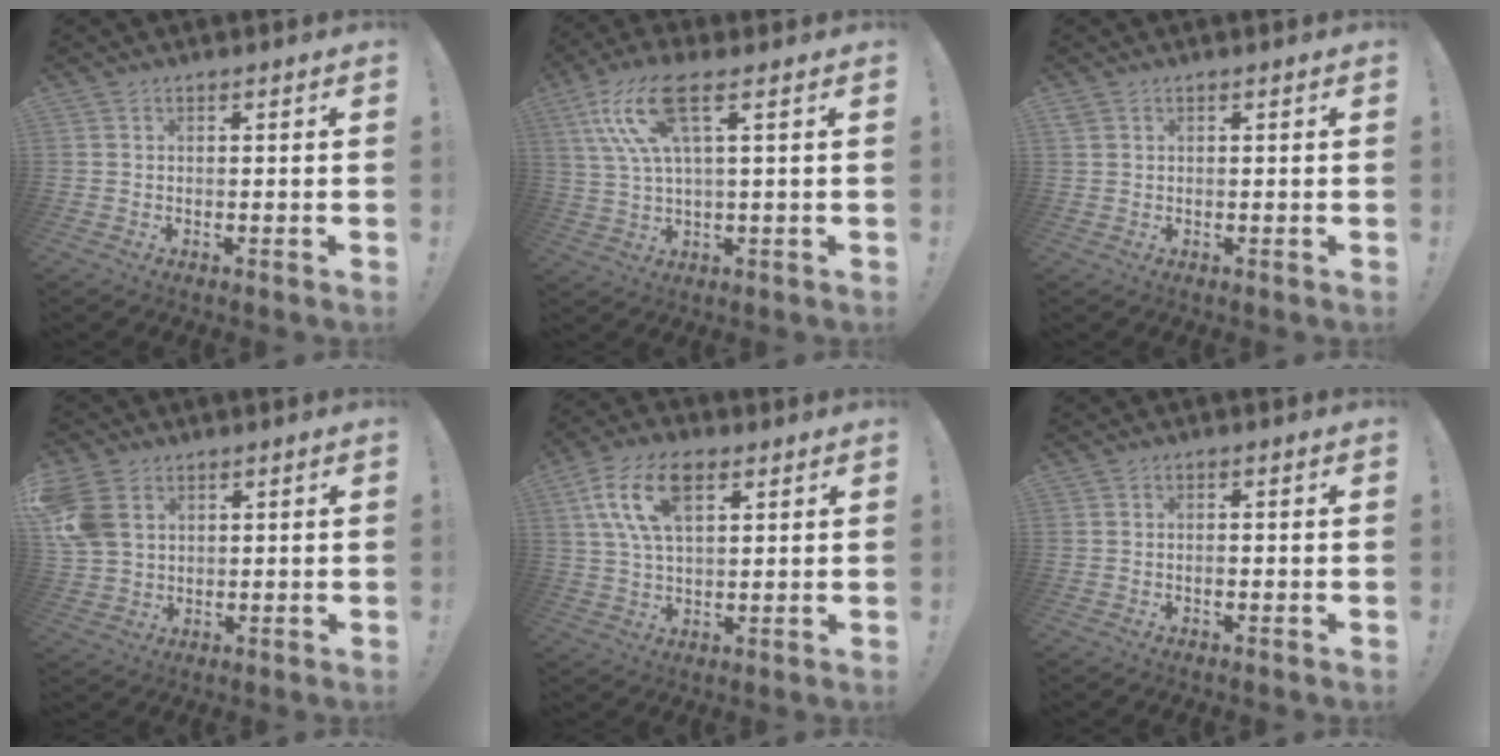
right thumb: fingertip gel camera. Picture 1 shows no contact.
{"total": 13.7, "force": [5.6, 4.3, 11.7], "torque": [-0.227, -0.006, 0.098]}
{"total": 1.3, "force": [0.7, 1.0, 0.6], "torque": [-0.017, 0.005, 0.014]}
{"total": 9.8, "force": [3.5, 7.4, 5.4], "torque": [-0.122, -0.004, 0.074]}
{"total": 13.7, "force": [5.8, 7.3, 10.1], "torque": [-0.186, -0.007, 0.106]}
{"total": 0.8, "force": [-0.5, 0.4, 0.5], "torque": [-0.009, 0.002, -0.009]}